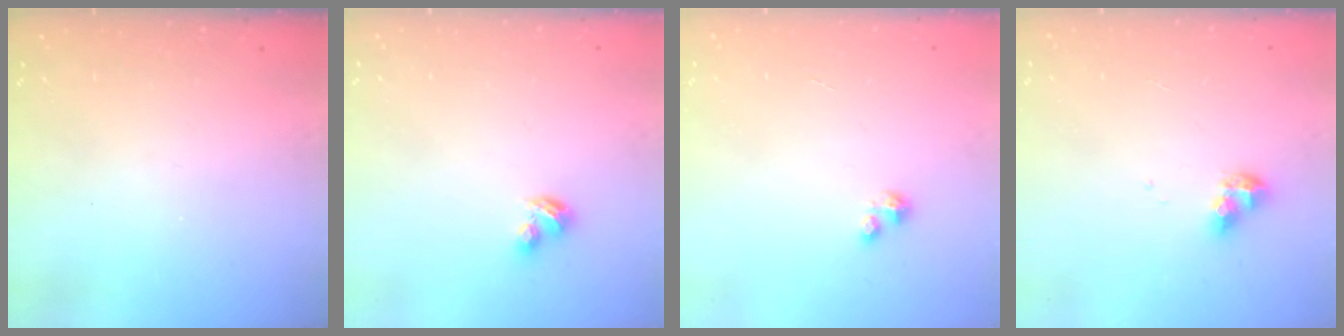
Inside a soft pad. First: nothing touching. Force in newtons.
{"total": 2.9, "press": 2.8, "slide": 0.5}
{"total": 0.9, "press": 0.9, "slide": 0.3}
{"total": 7.4, "press": 7.4, "slide": 0.9}